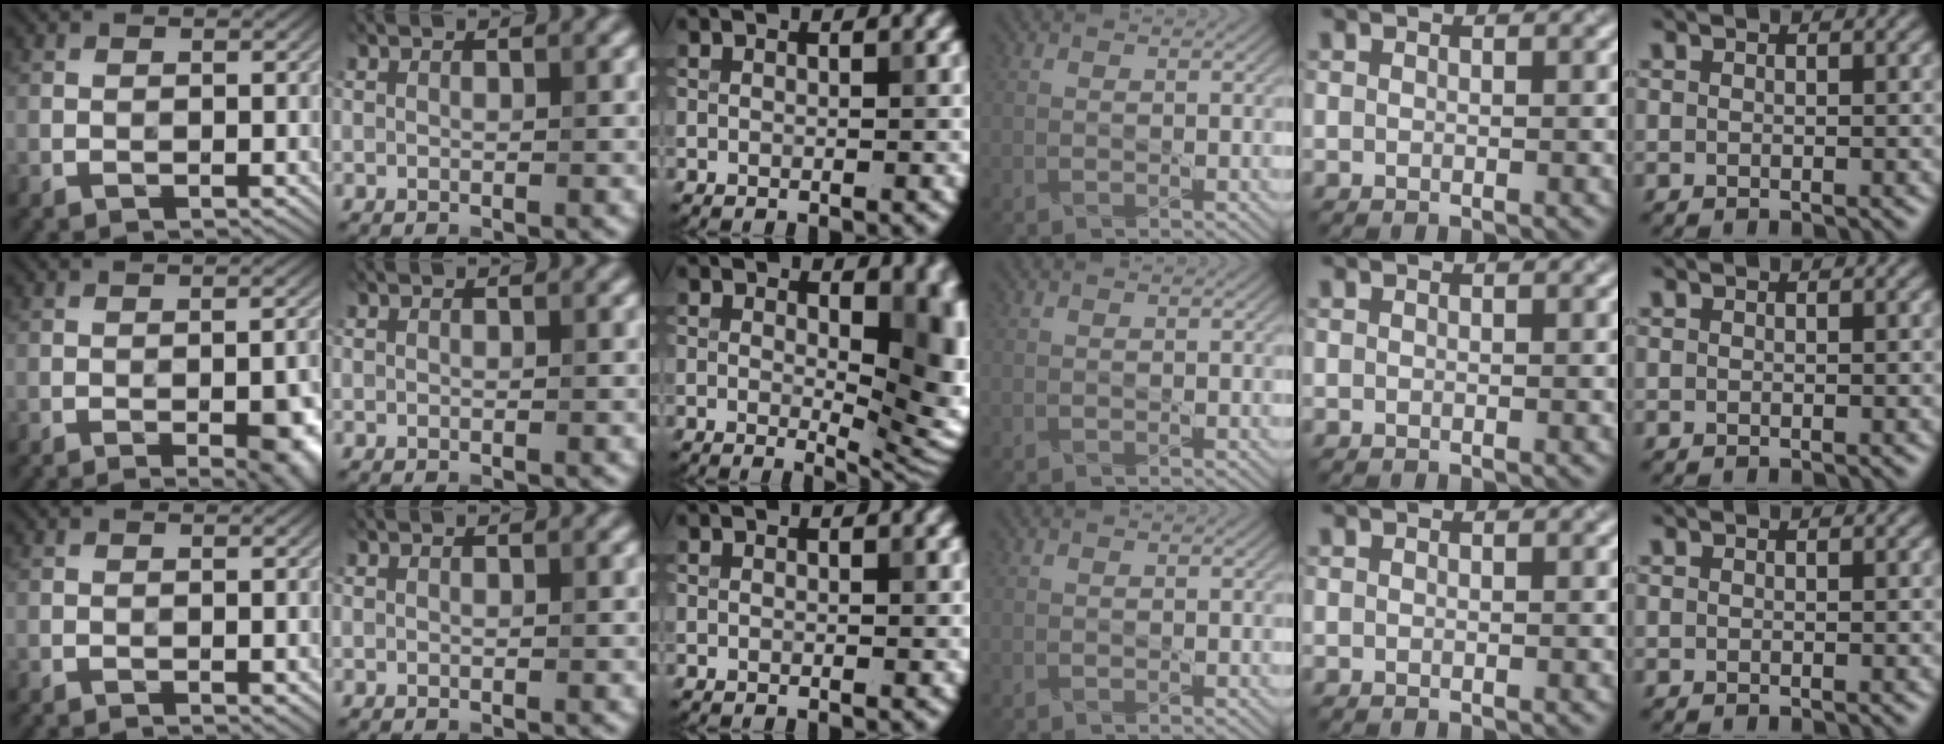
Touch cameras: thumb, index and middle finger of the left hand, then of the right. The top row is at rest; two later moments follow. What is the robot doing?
{"motion": "pour", "object": "plastic test tube"}